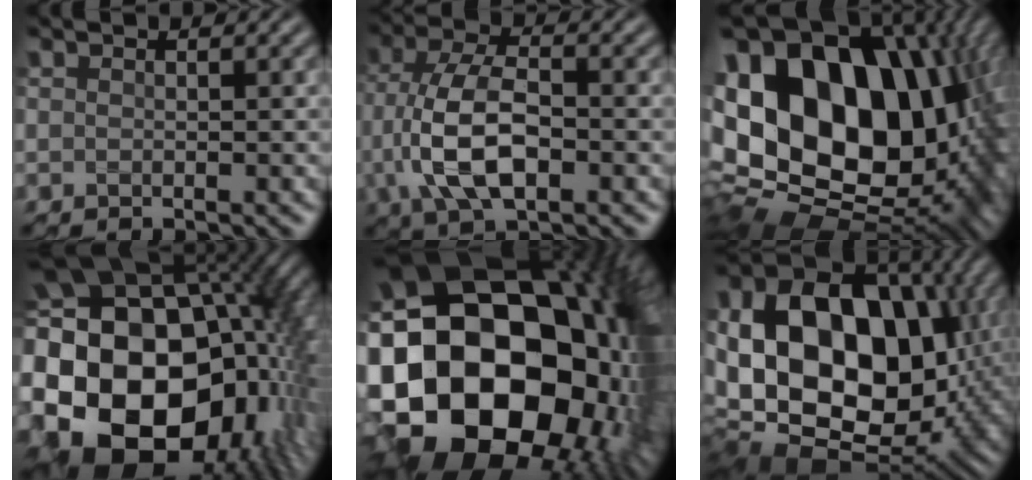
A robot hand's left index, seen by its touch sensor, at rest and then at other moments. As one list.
[{"total": 8.2, "force": [-1.7, 4.0, 6.9], "torque": [-0.151, 0.009, -0.038]}, {"total": 22.8, "force": [3.7, 15.8, 16.1], "torque": [-0.312, 0.009, 0.093]}, {"total": 22.7, "force": [-0.8, 16.5, 15.5], "torque": [-0.288, -0.034, -0.028]}, {"total": 24.5, "force": [-0.7, 18.3, 16.4], "torque": [-0.313, -0.067, -0.021]}, {"total": 21.3, "force": [0.7, 15.3, 14.8], "torque": [-0.302, -0.005, 0.033]}]